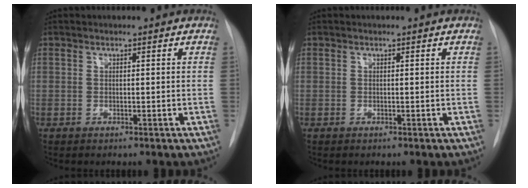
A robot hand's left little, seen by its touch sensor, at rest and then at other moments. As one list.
[{"total": 0.0}]